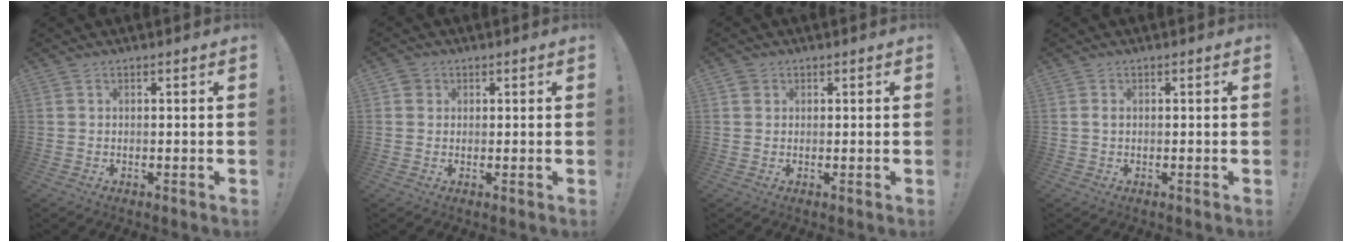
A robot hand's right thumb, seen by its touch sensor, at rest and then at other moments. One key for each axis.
{"total": 2.3, "fx": 0.9, "fy": 2.0, "fz": 0.5, "tx": -0.004, "ty": 0.000, "tz": 0.016}
{"total": 1.7, "fx": 1.0, "fy": 1.3, "fz": 0.4, "tx": -0.001, "ty": -0.001, "tz": 0.016}
{"total": 0.9, "fx": 0.1, "fy": 0.5, "fz": 0.7, "tx": -0.017, "ty": 0.006, "tz": 0.001}